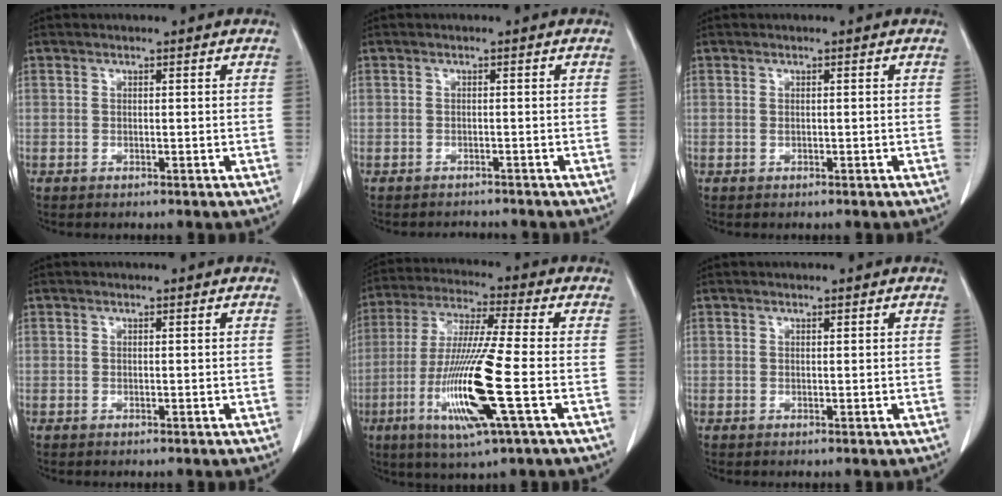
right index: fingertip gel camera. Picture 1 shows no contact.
{"total": 2.1, "force": [-2.0, 0.8, -0.2], "torque": [0.000, -0.003, -0.031]}
{"total": 0.0}
{"total": 0.0}
{"total": 15.4, "force": [-4.5, -0.2, 14.7], "torque": [-0.302, -0.021, -0.087]}
{"total": 0.0}